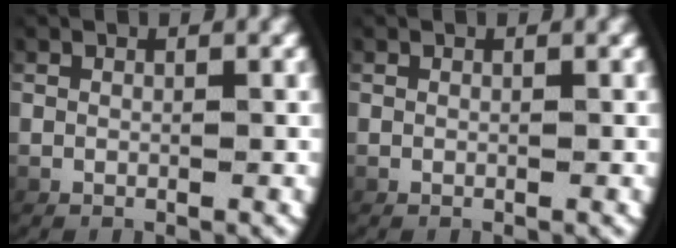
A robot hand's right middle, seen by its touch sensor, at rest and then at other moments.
{"total": 0.0}